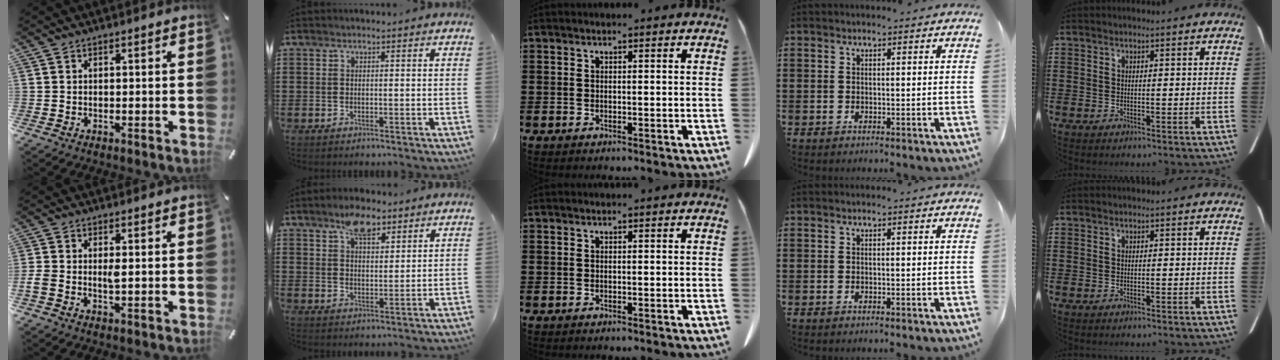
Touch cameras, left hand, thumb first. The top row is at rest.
{"thumb": {"total": 2.7, "force": [-0.1, 1.4, 2.3], "torque": [-0.045, 0.001, -0.002]}, "index": {"total": 6.6, "force": [4.3, 3.1, 4.0], "torque": [-0.065, 0.002, 0.075]}}